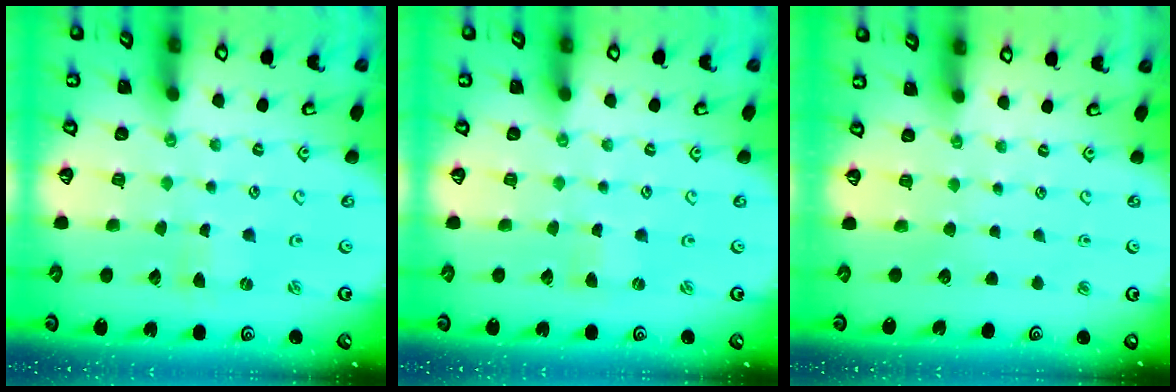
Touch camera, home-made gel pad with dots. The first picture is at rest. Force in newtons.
{"total": 0.0}
{"total": 0.0}